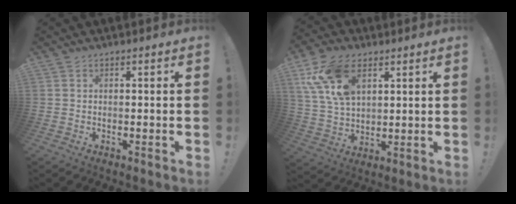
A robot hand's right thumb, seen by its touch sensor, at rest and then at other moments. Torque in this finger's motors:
{"motor_torque": [-0.11, 0.64, 0.69, 0.19, 0.25]}